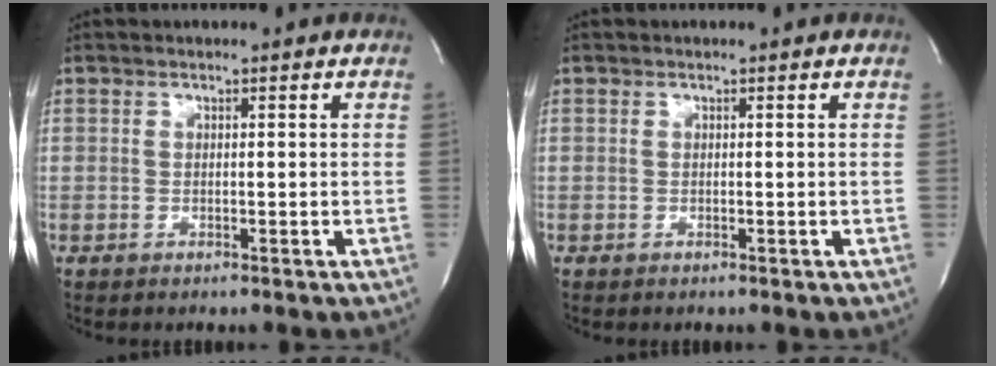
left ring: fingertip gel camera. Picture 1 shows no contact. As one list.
[{"total": 0.0}]